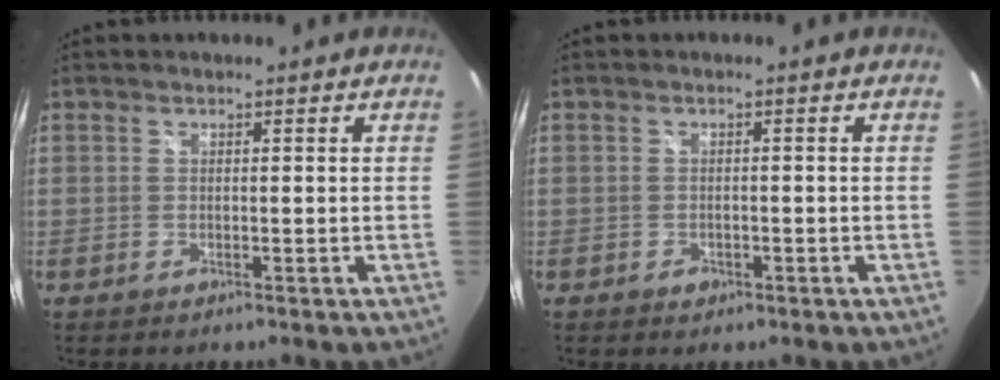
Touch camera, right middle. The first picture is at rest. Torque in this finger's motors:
{"motor_torque": [0.23, -0.17, -0.01, 0.00]}